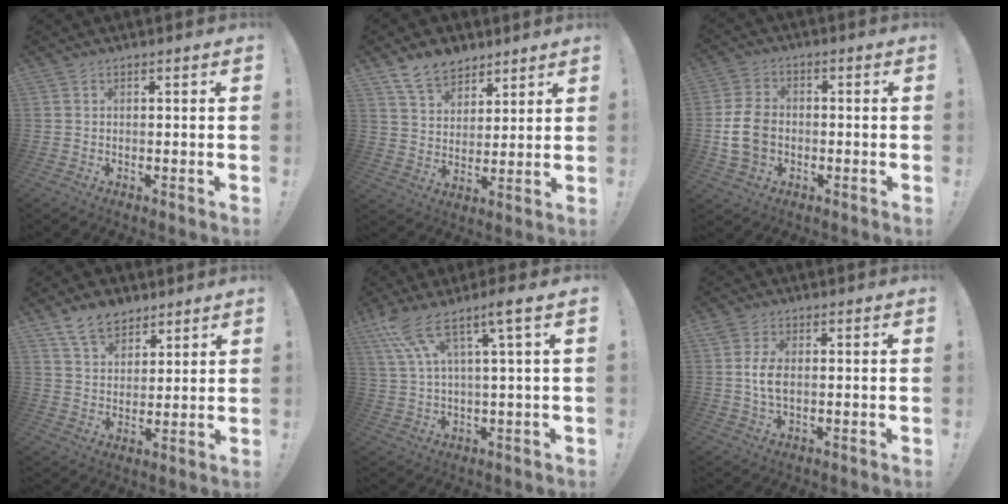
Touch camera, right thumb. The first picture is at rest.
{"total": 9.9, "force": [7.6, 5.7, 3.0], "torque": [-0.060, -0.043, 0.148]}
{"total": 10.1, "force": [-1.6, 7.7, 6.3], "torque": [-0.128, 0.015, -0.024]}
{"total": 9.4, "force": [6.9, 5.4, 3.3], "torque": [-0.062, -0.037, 0.133]}
{"total": 9.5, "force": [5.5, 0.3, 7.8], "torque": [-0.155, -0.020, 0.089]}
{"total": 5.3, "force": [0.3, 2.8, 4.4], "torque": [-0.084, -0.001, 0.000]}